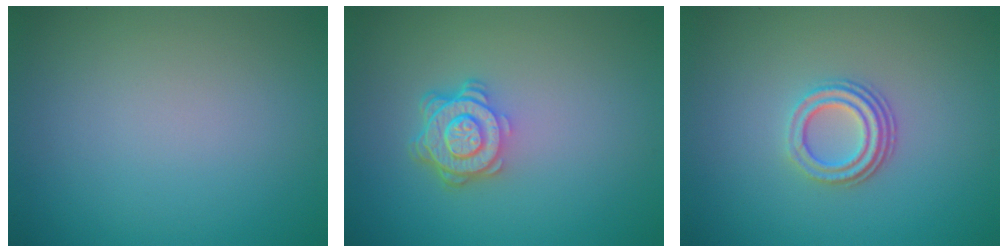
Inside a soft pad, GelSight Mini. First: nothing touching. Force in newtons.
{"total": 4.3, "press": 3.2, "slide": 2.9}
{"total": 3.1, "press": 2.2, "slide": 2.2}